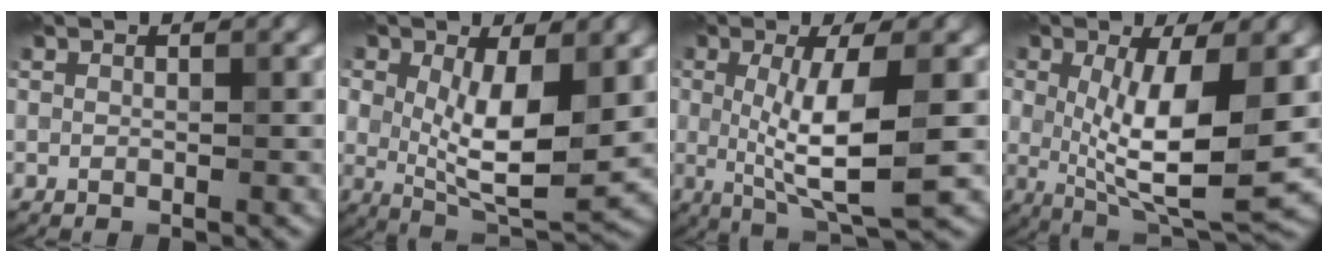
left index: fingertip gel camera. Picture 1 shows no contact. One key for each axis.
{"total": 7.8, "fx": 0.7, "fy": 3.8, "fz": 6.8, "tx": -0.133, "ty": -0.014, "tz": 0.018}
{"total": 7.0, "fx": -0.2, "fy": 1.7, "fz": 6.8, "tx": -0.124, "ty": -0.011, "tz": 0.000}
{"total": 8.8, "fx": 0.1, "fy": 3.1, "fz": 8.3, "tx": -0.152, "ty": -0.018, "tz": 0.008}